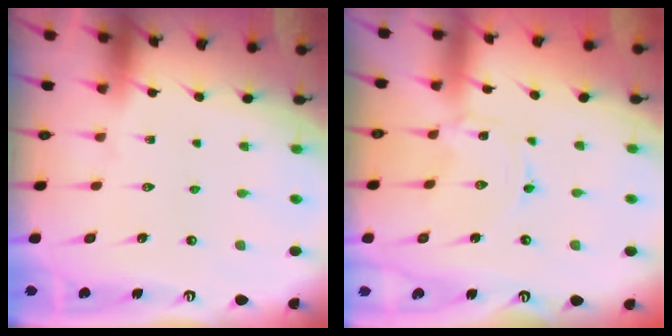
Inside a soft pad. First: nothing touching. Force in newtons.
{"total": 0.0}